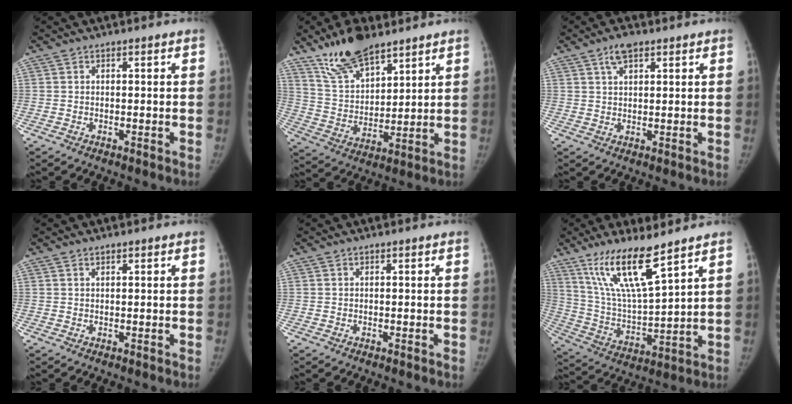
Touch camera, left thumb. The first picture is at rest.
{"total": 13.2, "force": [10.0, 5.2, 6.9], "torque": [-0.102, -0.049, 0.196]}
{"total": 3.9, "force": [2.3, 1.7, 2.6], "torque": [-0.042, -0.003, 0.043]}
{"total": 0.5, "force": [0.4, 0.1, 0.2], "torque": [-0.006, -0.002, 0.008]}
{"total": 0.0}
{"total": 15.0, "force": [10.1, 2.5, 10.8], "torque": [-0.197, -0.059, 0.208]}